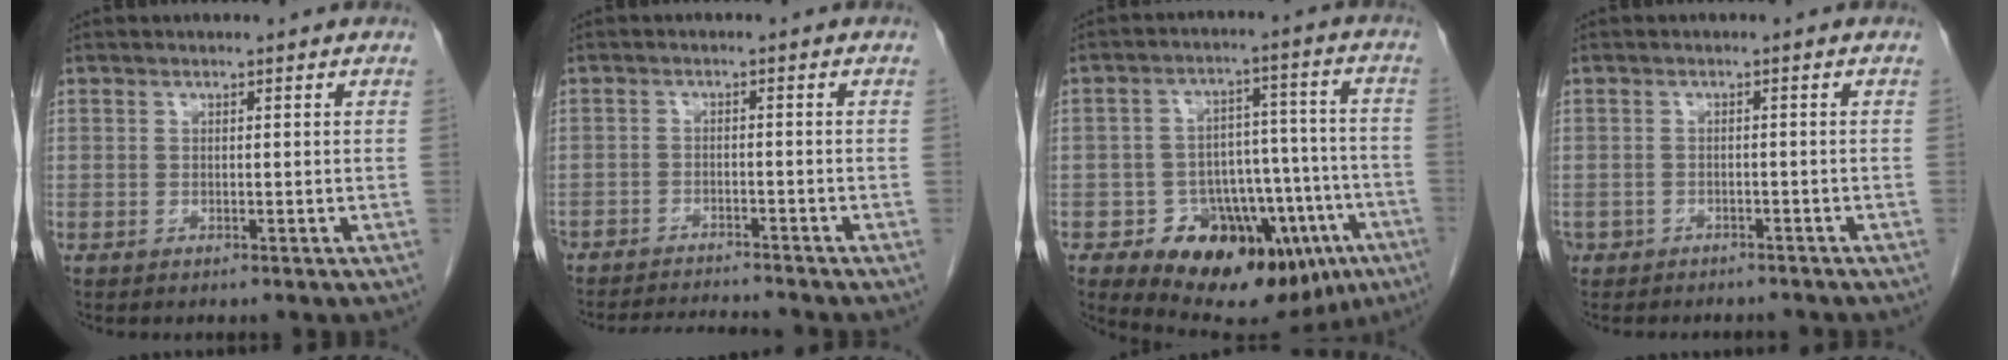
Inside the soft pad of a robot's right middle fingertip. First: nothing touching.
{"total": 7.3, "force": [-7.1, 0.2, 1.7], "torque": [-0.016, -0.007, -0.112]}
{"total": 19.3, "force": [-10.6, 10.3, 12.5], "torque": [-0.125, 0.054, -0.141]}
{"total": 6.3, "force": [-5.2, 3.2, 1.5], "torque": [-0.028, 0.009, -0.065]}